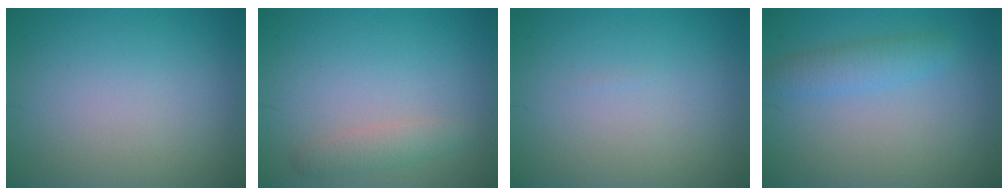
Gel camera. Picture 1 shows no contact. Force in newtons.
{"total": 1.7, "press": 1.7, "slide": 0.0}
{"total": 0.0}
{"total": 2.4, "press": 2.4, "slide": 0.1}